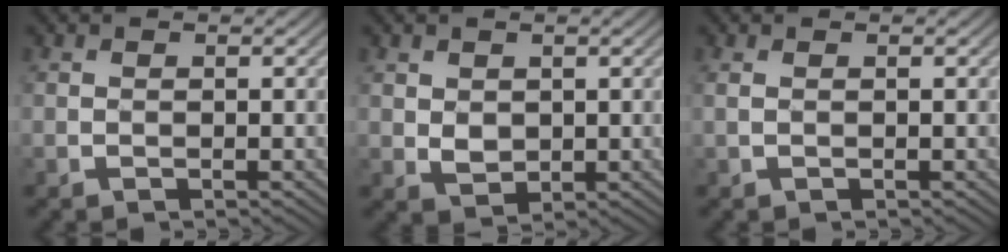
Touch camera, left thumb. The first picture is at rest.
{"total": 2.8, "force": [0.5, 2.2, 1.6], "torque": [-0.056, -0.002, 0.006]}
{"total": 0.8, "force": [0.2, 0.4, 0.6], "torque": [-0.019, 0.000, 0.006]}